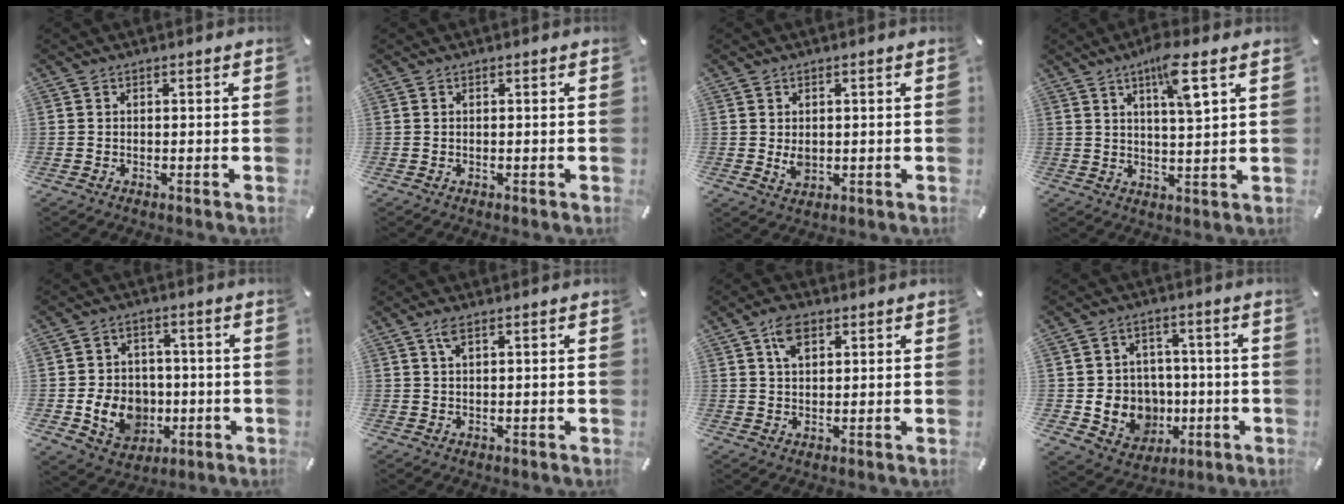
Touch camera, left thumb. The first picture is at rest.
{"total": 0.0}
{"total": 2.5, "force": [0.3, 1.9, 1.6], "torque": [-0.023, -0.001, 0.005]}
{"total": 8.8, "force": [4.7, 1.6, 7.2], "torque": [-0.119, -0.016, 0.073]}
{"total": 11.0, "force": [-2.4, 9.3, 5.3], "torque": [-0.104, 0.024, -0.036]}
{"total": 2.5, "force": [1.3, 0.7, 2.1], "torque": [-0.045, 0.004, 0.021]}
{"total": 5.9, "force": [2.9, 3.5, 3.8], "torque": [-0.068, 0.001, 0.050]}
{"total": 10.6, "force": [-1.2, 10.2, 2.6], "torque": [-0.046, 0.003, -0.007]}